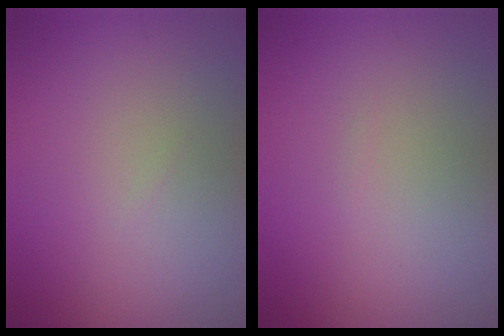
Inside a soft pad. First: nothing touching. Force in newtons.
{"total": 0.0}